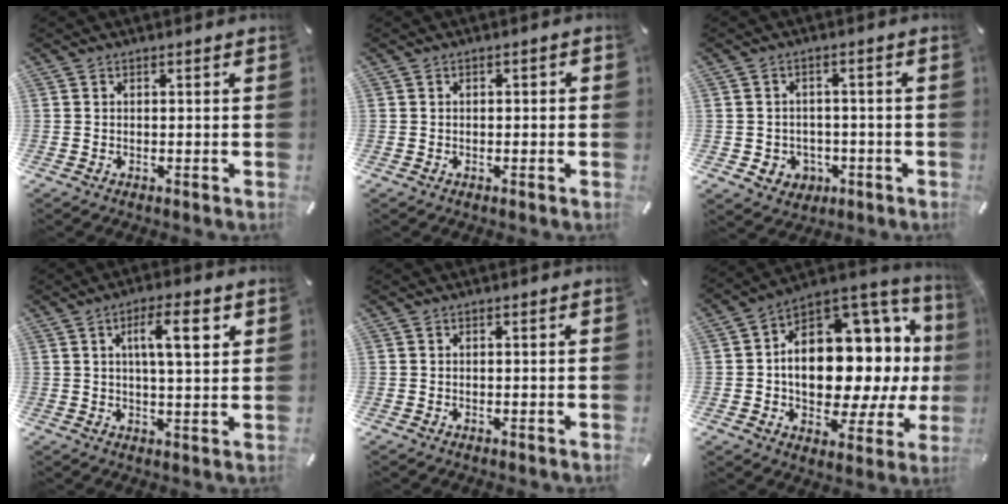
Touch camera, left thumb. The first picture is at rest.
{"total": 0.9, "force": [-0.5, 0.6, 0.5], "torque": [-0.010, 0.002, -0.010]}
{"total": 5.2, "force": [-1.1, 4.9, 1.3], "torque": [-0.012, 0.006, -0.019]}
{"total": 9.6, "force": [3.5, 2.5, 8.6], "torque": [-0.141, -0.006, 0.049]}
{"total": 0.0}
{"total": 18.2, "force": [0.1, 12.0, 13.7], "torque": [-0.188, -0.043, 0.003]}